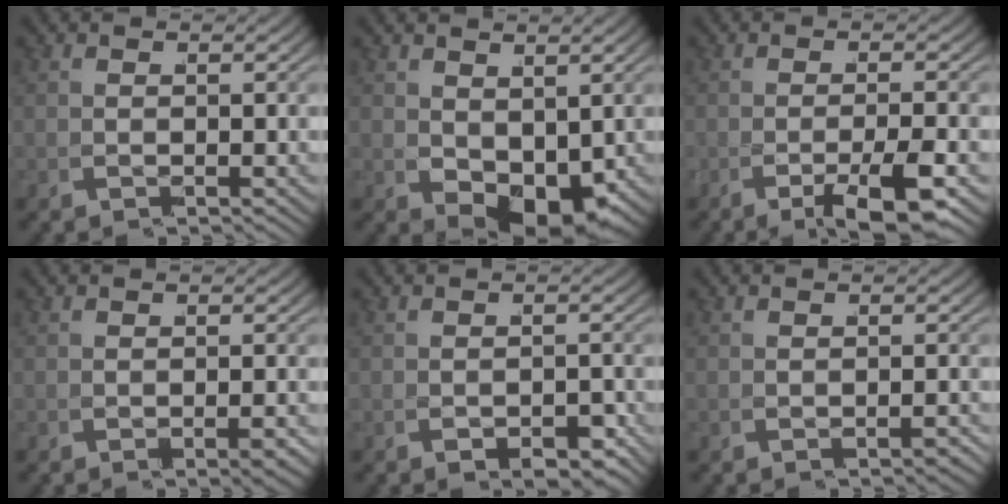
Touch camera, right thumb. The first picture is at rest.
{"total": 5.4, "force": [-0.8, 3.4, 4.1], "torque": [-0.075, -0.020, -0.001]}
{"total": 3.4, "force": [-2.0, -0.8, 2.6], "torque": [-0.049, 0.005, -0.035]}
{"total": 1.0, "force": [-0.7, -0.4, 0.6], "torque": [-0.014, -0.004, -0.009]}
{"total": 1.8, "force": [-1.5, 0.6, 0.9], "torque": [-0.031, -0.014, -0.015]}
{"total": 1.0, "force": [-0.8, -0.6, -0.1], "torque": [-0.007, -0.005, -0.011]}